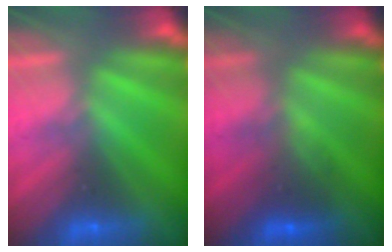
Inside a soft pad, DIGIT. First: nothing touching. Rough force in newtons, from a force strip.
{"total": 2.2}